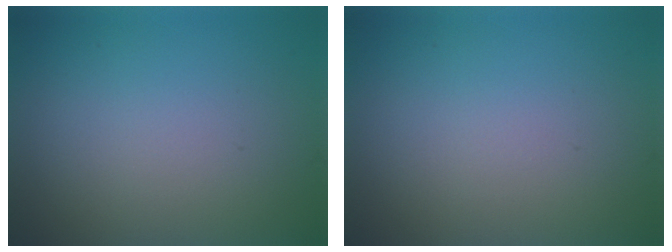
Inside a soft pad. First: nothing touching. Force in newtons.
{"total": 0.0}